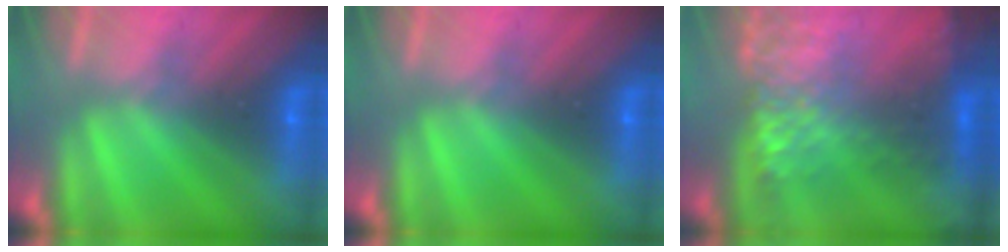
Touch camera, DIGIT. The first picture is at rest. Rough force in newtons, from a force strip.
{"total": 0.0}
{"total": 7.7}